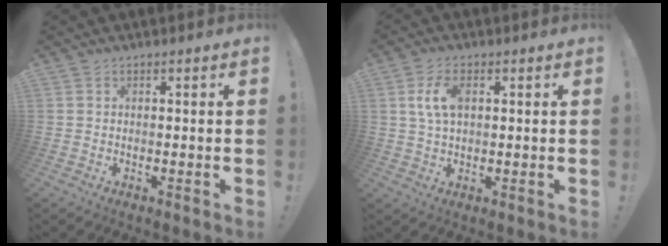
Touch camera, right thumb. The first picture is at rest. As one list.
[{"total": 7.0, "force": [1.7, 3.9, 5.5], "torque": [-0.102, 0.003, 0.029]}]